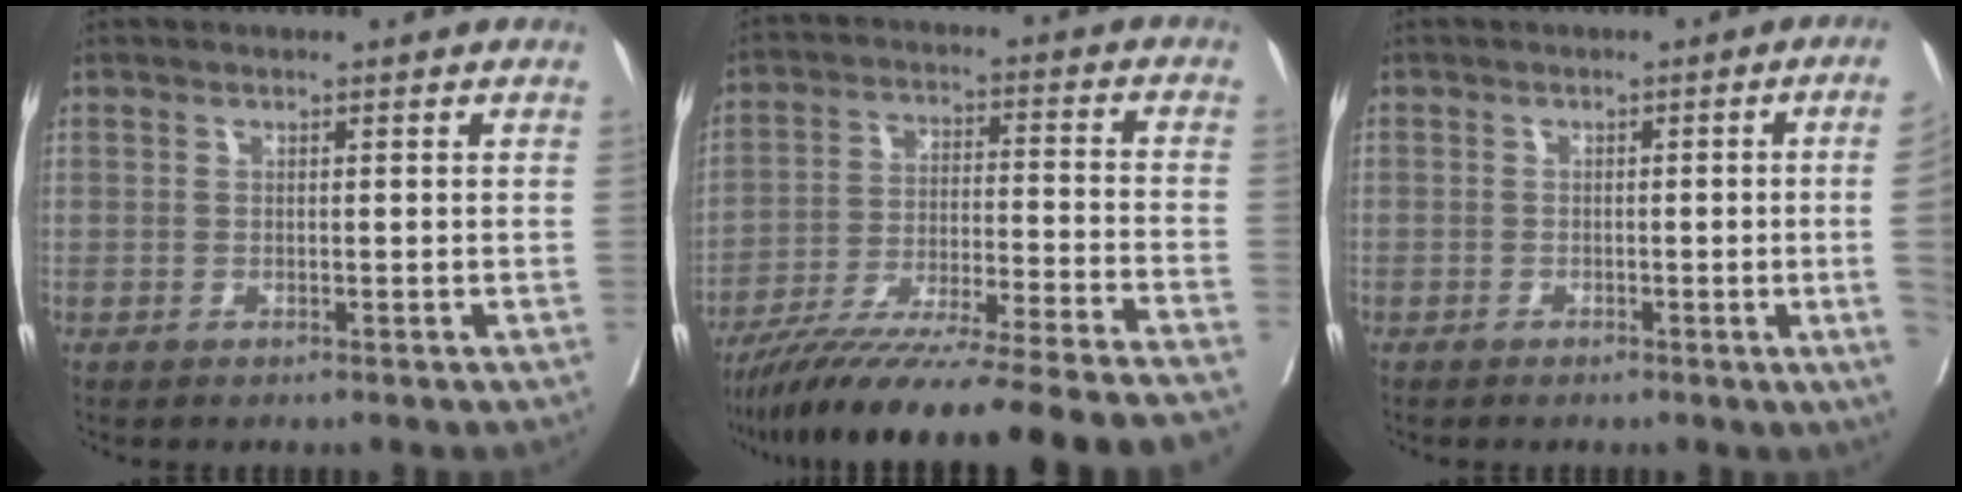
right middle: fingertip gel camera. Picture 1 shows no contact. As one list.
[{"total": 26.7, "force": [-23.6, -1.4, 12.4], "torque": [-0.150, -0.059, -0.354]}, {"total": 5.8, "force": [-0.9, -1.9, 5.4], "torque": [-0.048, -0.010, -0.015]}]